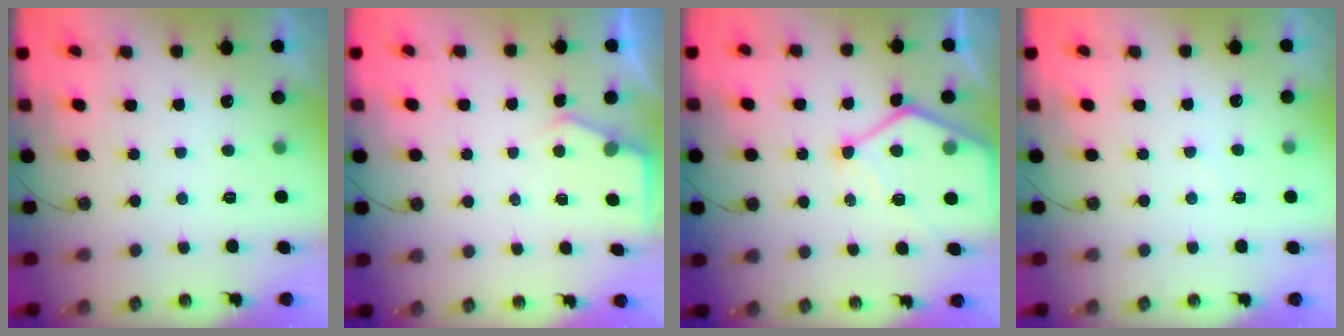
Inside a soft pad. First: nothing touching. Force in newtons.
{"total": 4.0, "press": 4.0, "slide": 0.4}
{"total": 11.9, "press": 11.8, "slide": 1.0}
{"total": 2.9, "press": 2.9, "slide": 0.5}